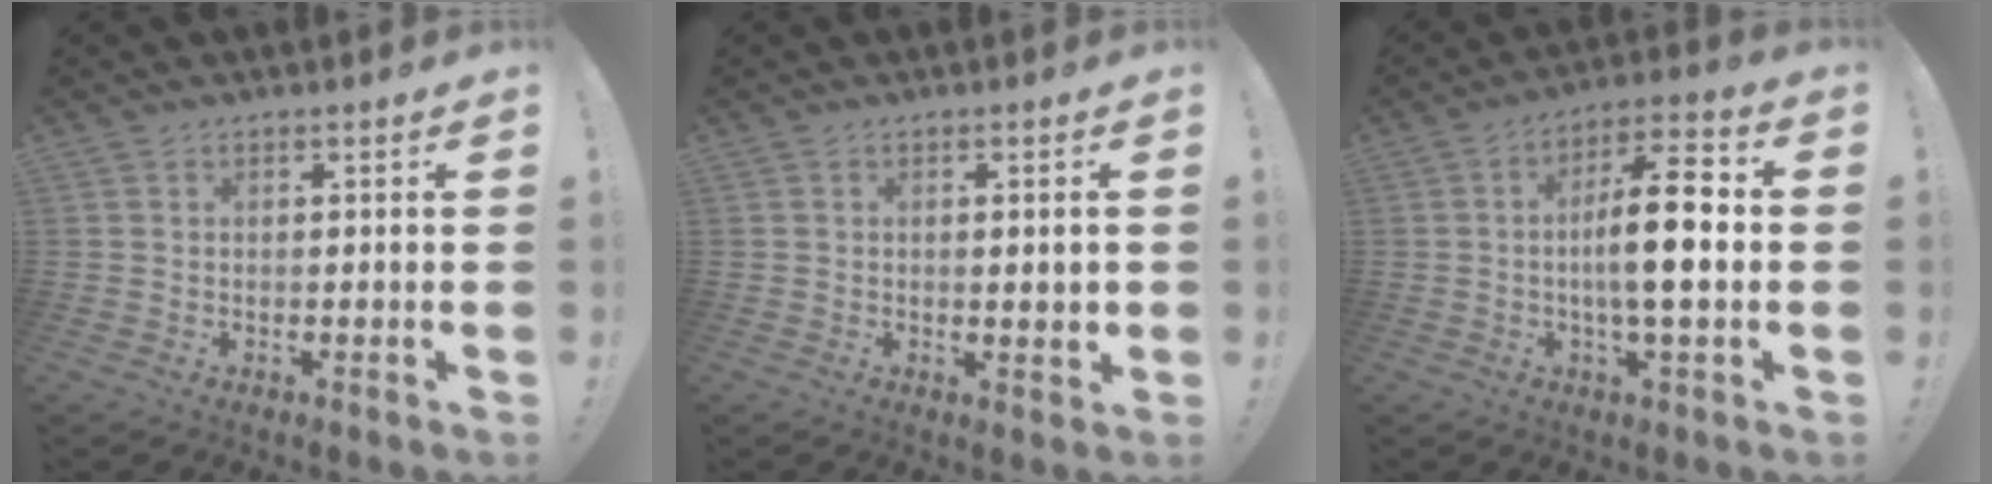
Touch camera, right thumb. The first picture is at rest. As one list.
[{"total": 3.0, "force": [0.2, 0.4, 3.0], "torque": [-0.040, -0.006, 0.001]}, {"total": 14.4, "force": [-1.0, 4.0, 13.8], "torque": [-0.236, 0.004, -0.029]}]